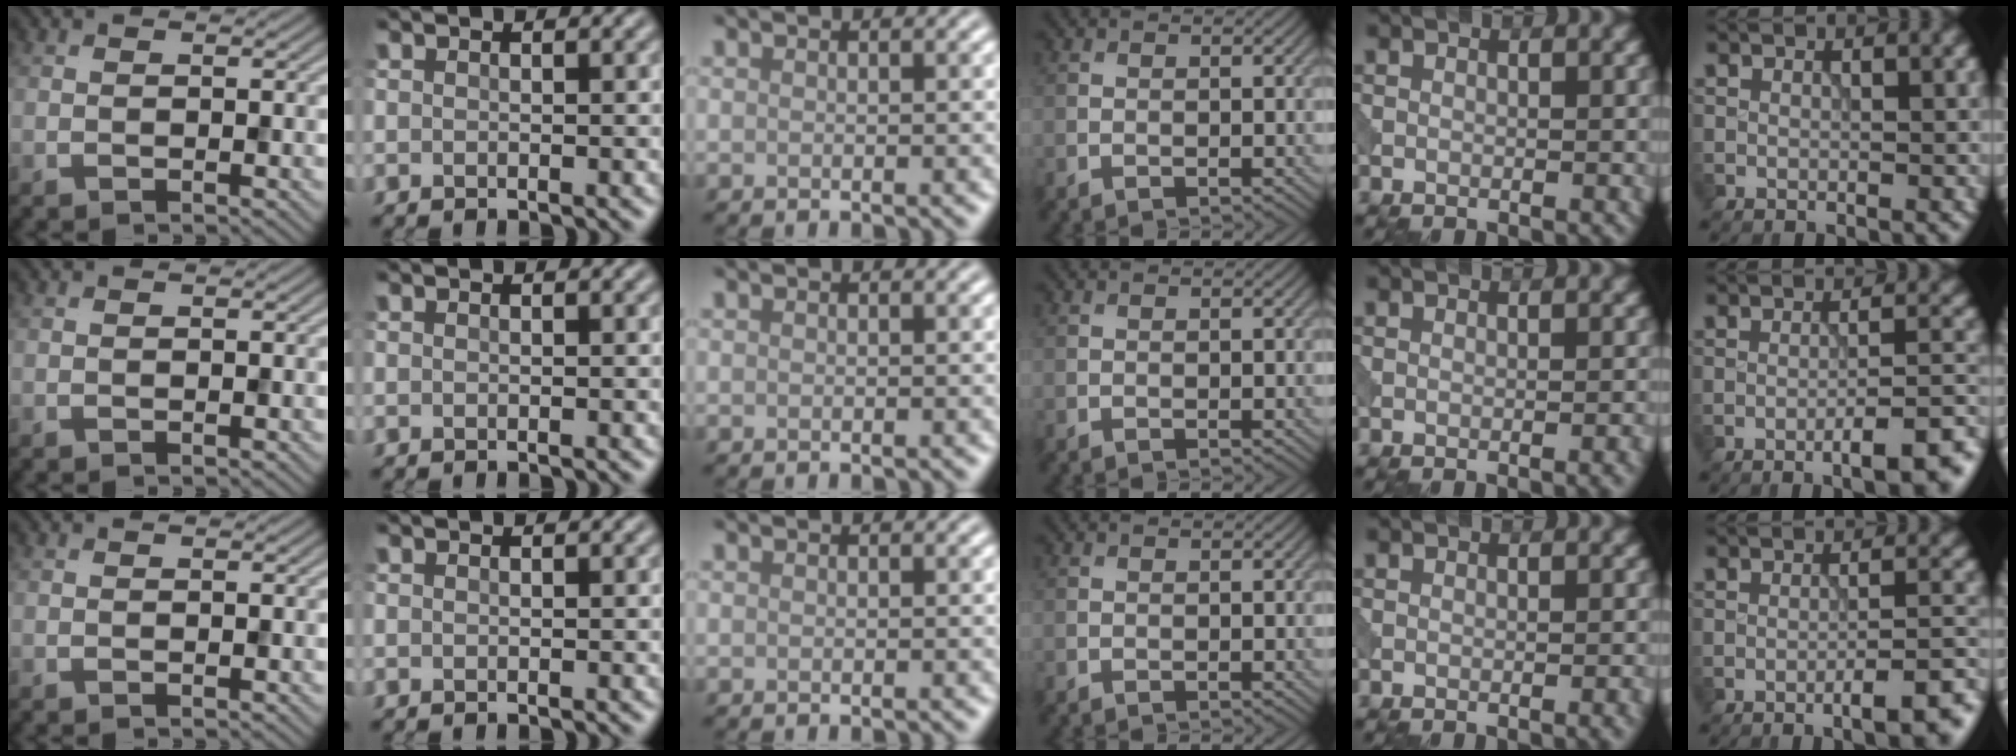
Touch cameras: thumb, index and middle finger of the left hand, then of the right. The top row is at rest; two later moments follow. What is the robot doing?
{"motion": "pour", "object": "beaker"}